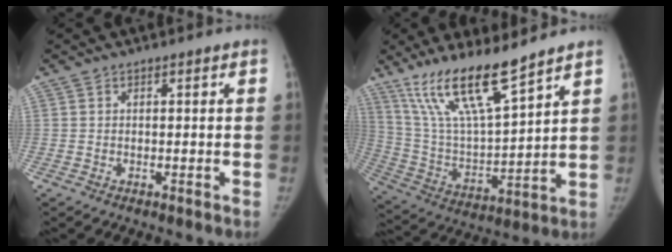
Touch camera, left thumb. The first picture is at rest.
{"total": 16.8, "force": [12.2, 3.1, 11.2], "torque": [-0.193, -0.063, 0.244]}